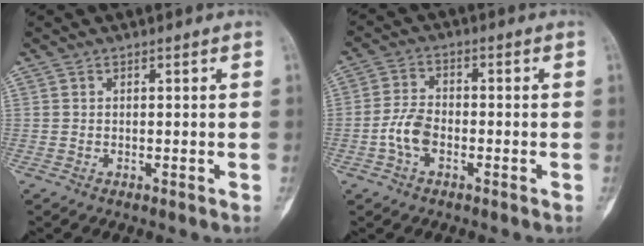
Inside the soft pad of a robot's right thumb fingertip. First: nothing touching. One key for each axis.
{"total": 5.7, "fx": -2.0, "fy": 3.4, "fz": 4.1, "tx": -0.084, "ty": 0.020, "tz": -0.043}